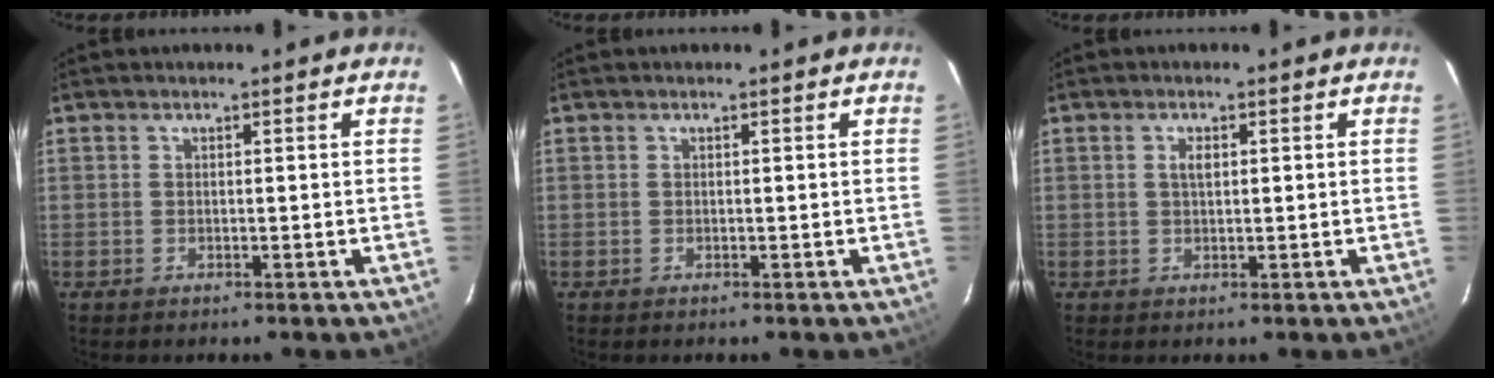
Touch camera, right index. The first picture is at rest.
{"total": 0.0}
{"total": 1.6, "force": [0.4, 0.8, 1.3], "torque": [-0.025, 0.003, 0.007]}